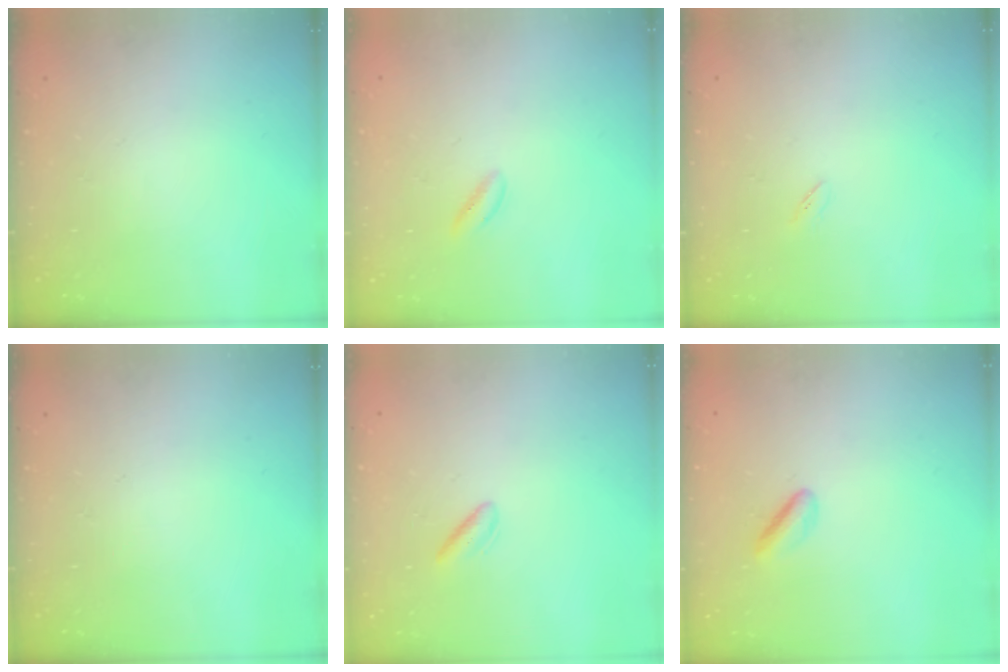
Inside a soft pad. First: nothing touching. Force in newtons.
{"total": 2.1, "press": 1.9, "slide": 0.9}
{"total": 1.7, "press": 1.5, "slide": 0.6}
{"total": 0.0}
{"total": 2.4, "press": 2.1, "slide": 1.2}
{"total": 2.9, "press": 2.8, "slide": 0.8}